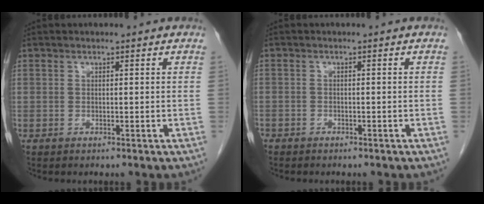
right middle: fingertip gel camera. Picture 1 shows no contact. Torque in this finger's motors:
{"motor_torque": [0.21, -0.46, -0.08, -0.21]}